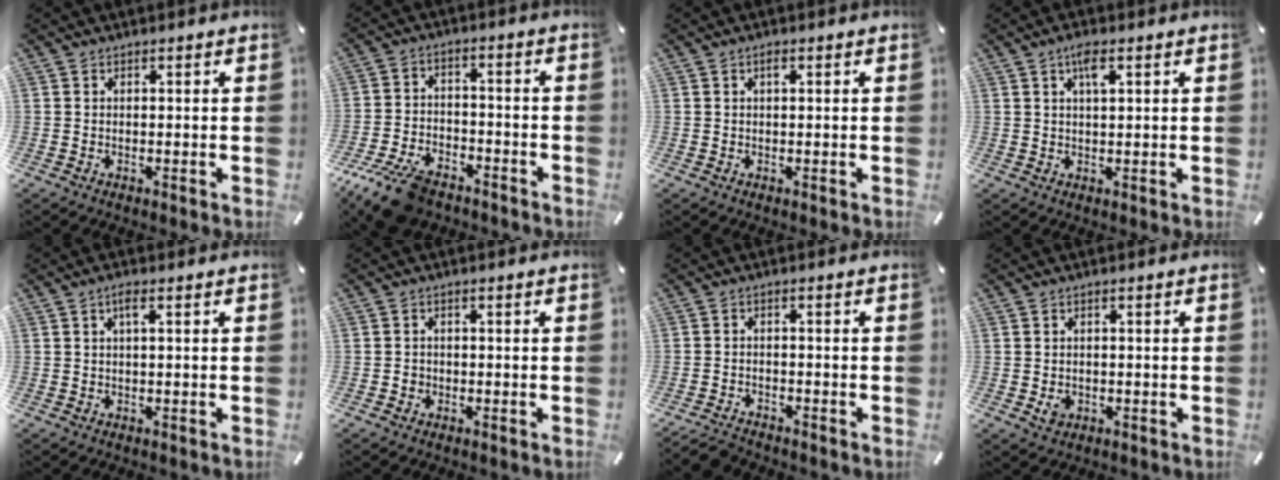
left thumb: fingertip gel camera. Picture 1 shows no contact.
{"total": 11.2, "force": [-8.1, 5.3, 5.7], "torque": [-0.104, 0.044, -0.148]}
{"total": 1.0, "force": [0.3, 0.4, 0.8], "torque": [-0.017, 0.004, 0.004]}
{"total": 3.6, "force": [1.7, 1.0, 3.0], "torque": [-0.057, 0.004, 0.025]}
{"total": 2.3, "force": [0.5, 0.4, 2.2], "torque": [-0.043, 0.005, 0.007]}
{"total": 1.7, "force": [-0.8, 1.4, 0.4], "torque": [-0.007, 0.007, -0.018]}
{"total": 3.5, "force": [-3.3, 1.0, 0.8], "torque": [-0.024, 0.014, -0.067]}
{"total": 2.5, "force": [-0.7, 2.1, 1.2], "torque": [-0.011, 0.000, -0.012]}